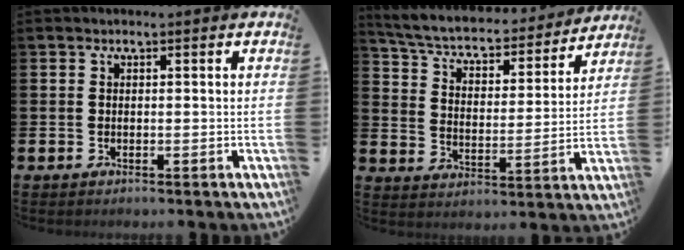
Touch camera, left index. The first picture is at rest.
{"total": 6.0, "force": [5.4, 1.5, 2.1], "torque": [-0.071, -0.044, 0.085]}